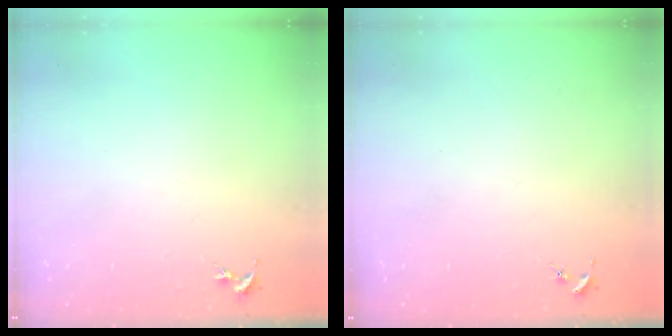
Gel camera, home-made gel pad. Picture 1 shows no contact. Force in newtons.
{"total": 0.0}